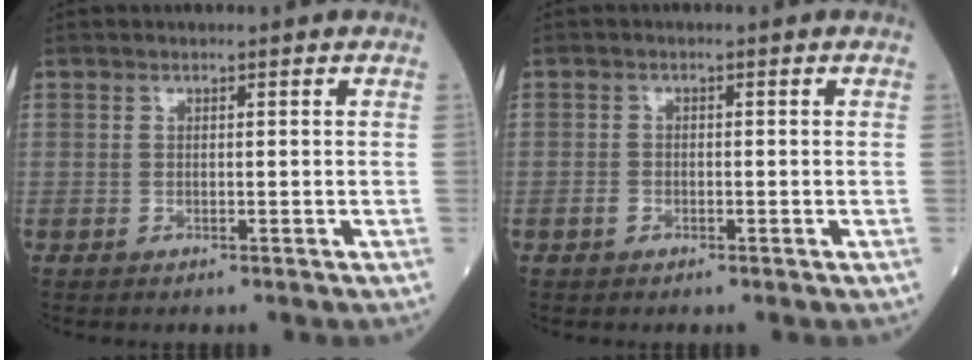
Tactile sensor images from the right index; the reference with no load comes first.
{"total": 0.9, "force": [-0.5, 0.7, 0.3], "torque": [-0.006, 0.003, -0.008]}